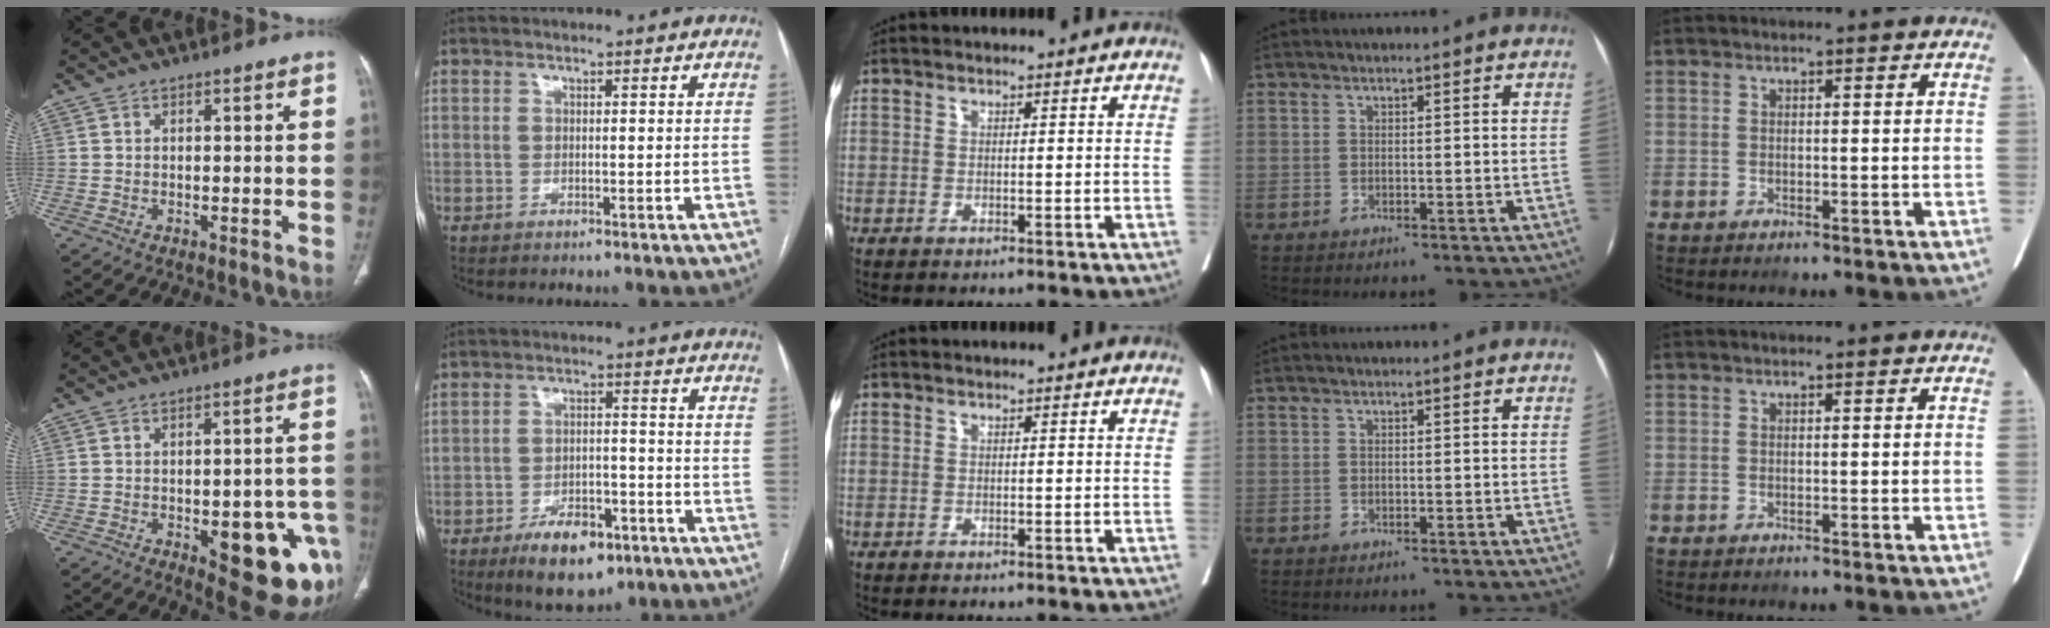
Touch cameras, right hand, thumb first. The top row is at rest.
{"thumb": {"total": 15.6, "force": [-5.4, 6.6, 13.1], "torque": [-0.117, 0.021, -0.048]}, "index": {"total": 9.1, "force": [-5.6, 4.2, 5.9], "torque": [-0.094, -0.003, -0.084]}}